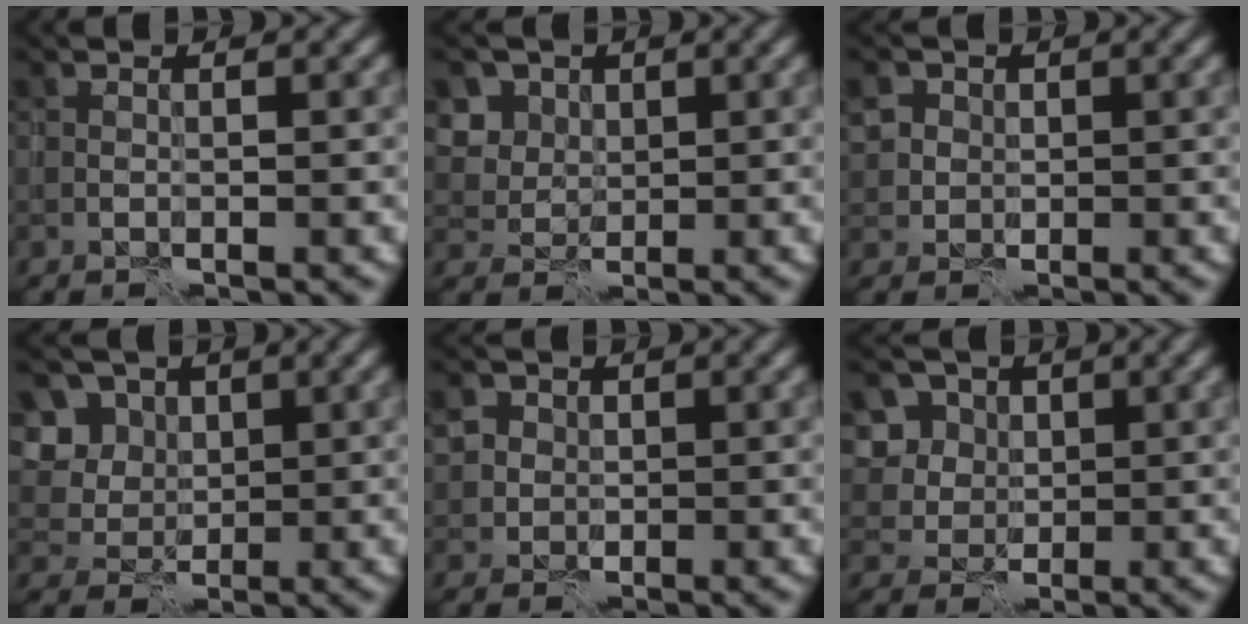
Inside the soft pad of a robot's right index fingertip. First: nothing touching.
{"total": 6.3, "force": [3.1, 5.0, 2.3], "torque": [-0.053, 0.006, 0.052]}
{"total": 3.6, "force": [1.0, 3.2, 1.2], "torque": [-0.032, 0.011, 0.023]}
{"total": 8.0, "force": [3.4, 6.4, 3.2], "torque": [-0.068, 0.018, 0.045]}
{"total": 3.8, "force": [1.0, 3.4, 1.3], "torque": [-0.031, 0.011, 0.021]}
{"total": 8.8, "force": [3.3, 7.3, 3.6], "torque": [-0.079, 0.024, 0.038]}